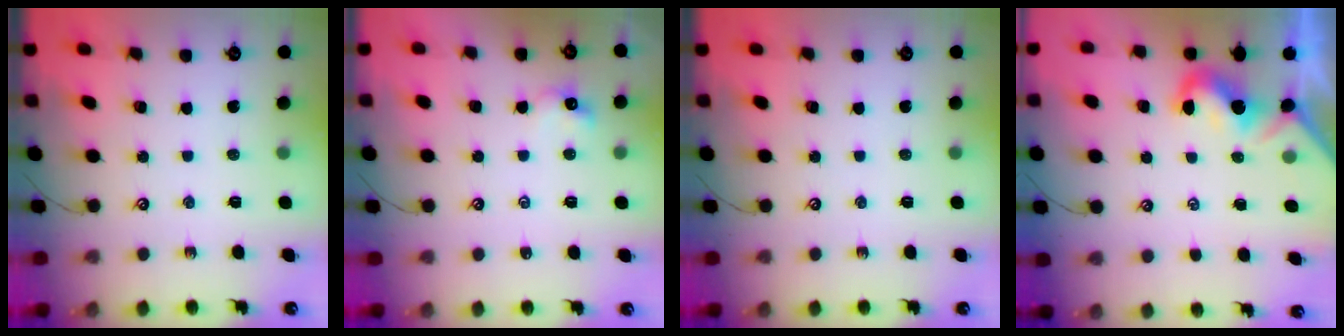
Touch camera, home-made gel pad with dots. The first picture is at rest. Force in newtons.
{"total": 2.3, "press": 2.2, "slide": 0.6}
{"total": 0.0}
{"total": 1.9, "press": 1.8, "slide": 0.6}